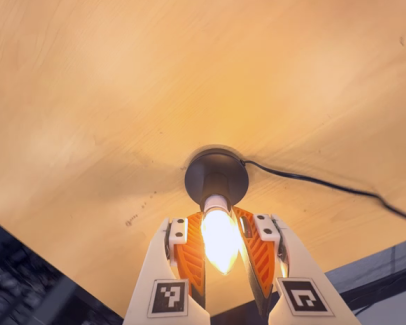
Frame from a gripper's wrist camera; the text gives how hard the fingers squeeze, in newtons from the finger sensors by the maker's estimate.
{"total": 15.3, "left": 15.9, "right": 14.8}